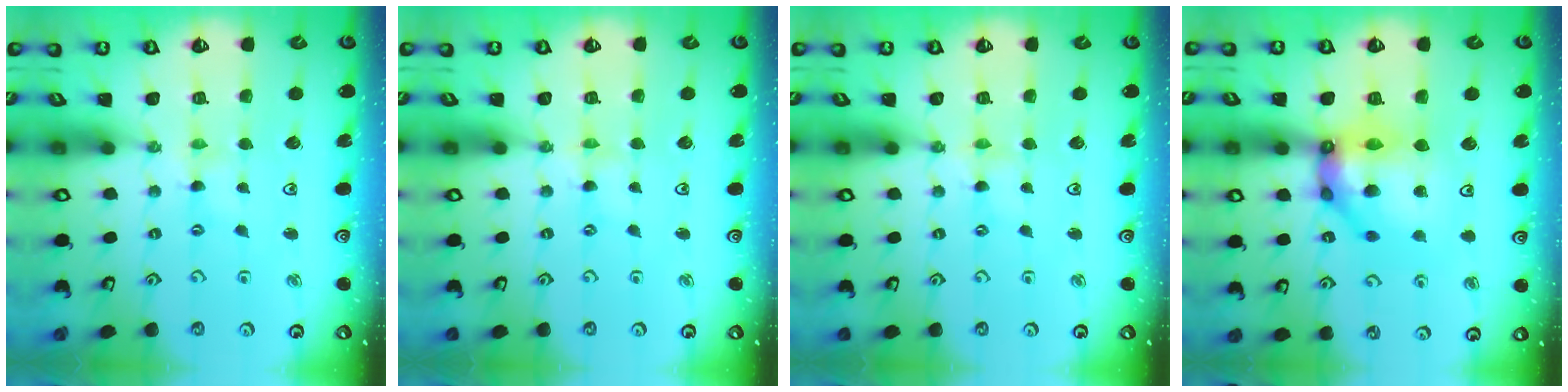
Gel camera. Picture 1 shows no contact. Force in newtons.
{"total": 0.0}
{"total": 1.2, "press": 1.2, "slide": 0.3}
{"total": 16.3, "press": 16.3, "slide": 1.4}